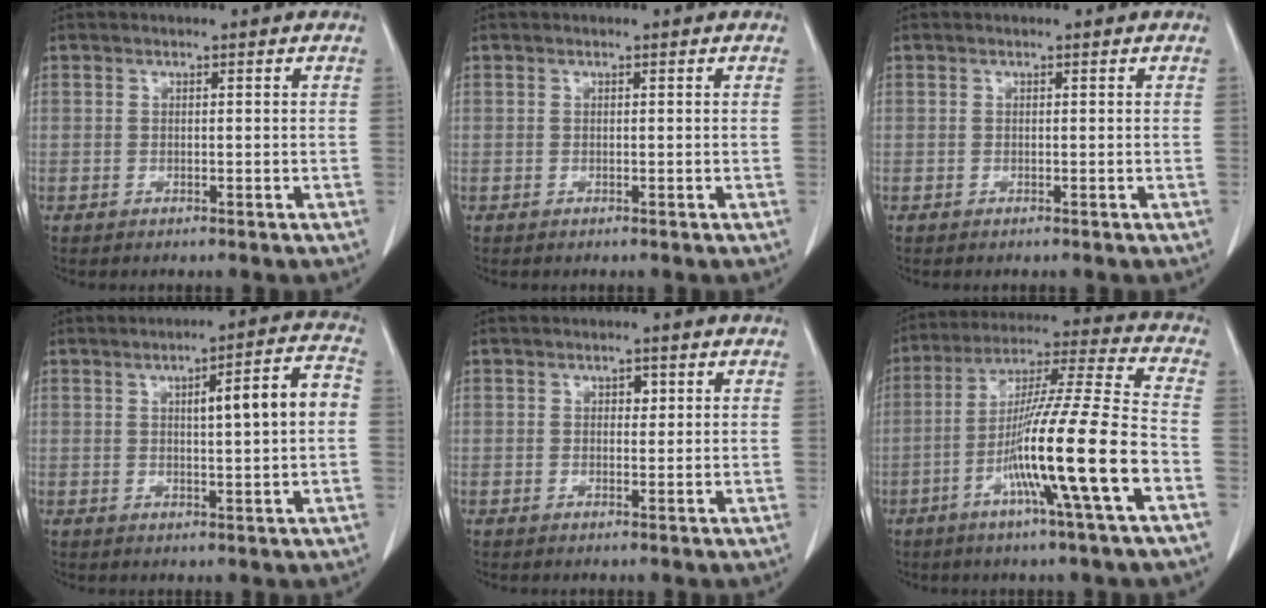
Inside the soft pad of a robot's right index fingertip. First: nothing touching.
{"total": 0.0}
{"total": 0.0}
{"total": 8.9, "force": [0.9, 0.9, 8.8], "torque": [-0.123, 0.022, 0.013]}
{"total": 1.3, "force": [0.5, 0.9, 0.9], "torque": [-0.009, 0.000, 0.005]}
{"total": 17.8, "force": [-6.3, -1.2, 16.6], "torque": [-0.295, -0.008, -0.116]}